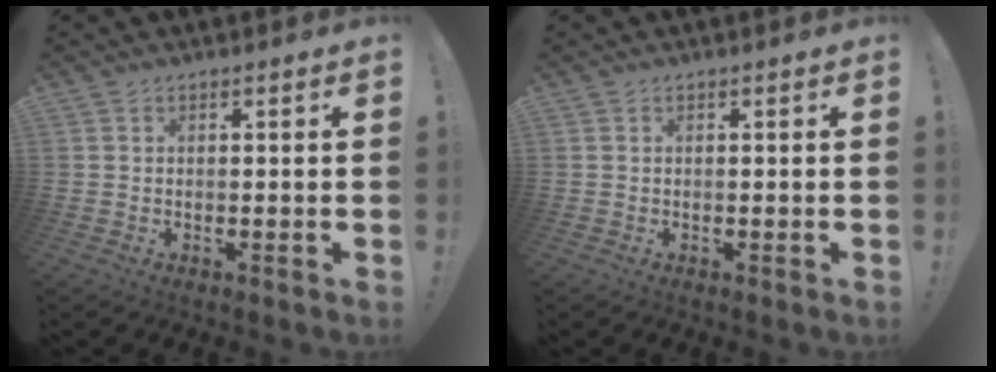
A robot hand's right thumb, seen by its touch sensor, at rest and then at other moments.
{"total": 0.0}